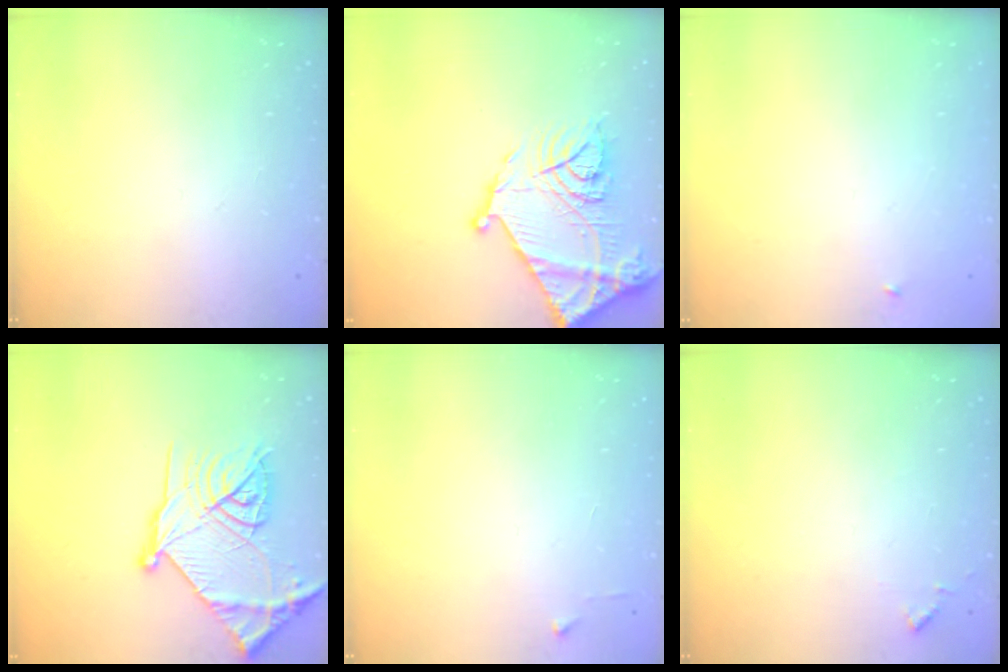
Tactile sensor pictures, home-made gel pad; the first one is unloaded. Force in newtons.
{"total": 20.6, "press": 20.5, "slide": 1.8}
{"total": 2.3, "press": 2.3, "slide": 0.2}
{"total": 23.6, "press": 23.5, "slide": 2.1}
{"total": 3.2, "press": 3.1, "slide": 0.4}
{"total": 5.8, "press": 5.7, "slide": 0.7}